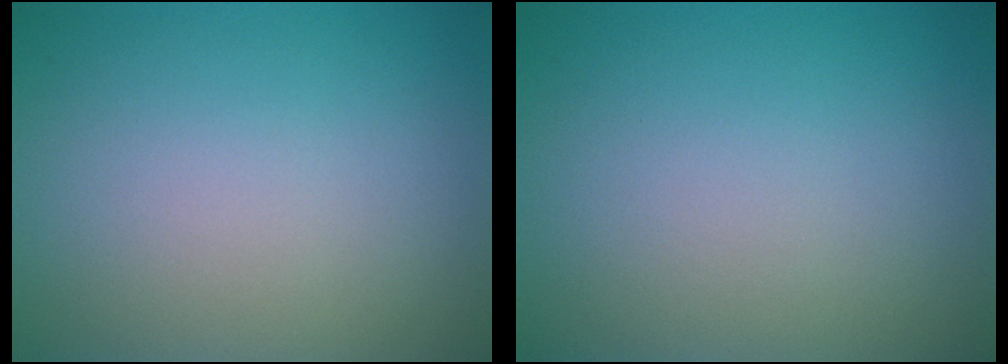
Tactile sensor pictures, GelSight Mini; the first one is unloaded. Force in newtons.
{"total": 0.0}